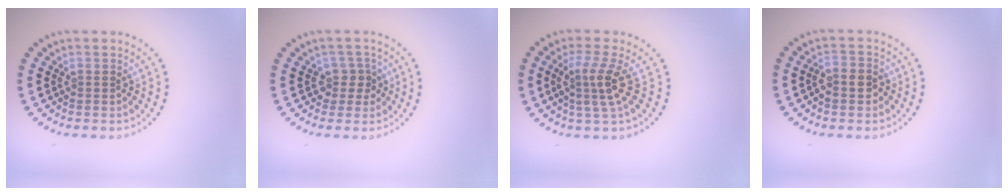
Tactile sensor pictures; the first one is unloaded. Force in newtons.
{"total": 1.9, "press": 1.5, "slide": 1.1}
{"total": 3.1, "press": 2.3, "slide": 2.1}
{"total": 2.0, "press": 1.9, "slide": 0.8}